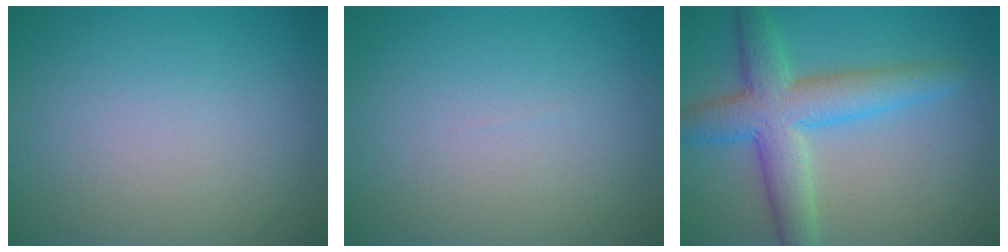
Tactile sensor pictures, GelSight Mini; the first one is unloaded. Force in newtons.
{"total": 0.0}
{"total": 6.6, "press": 6.6, "slide": 0.2}